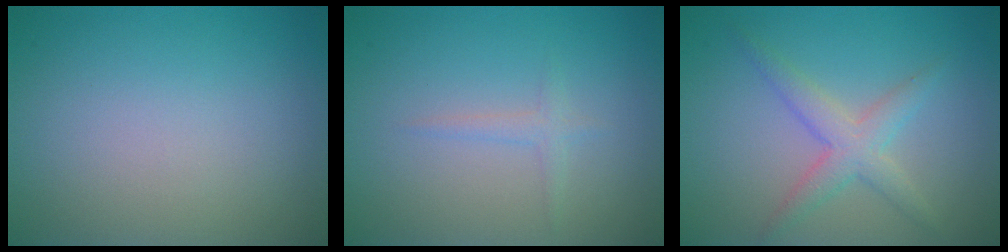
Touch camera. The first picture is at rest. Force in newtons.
{"total": 1.1, "press": 1.1, "slide": 0.0}
{"total": 2.9, "press": 2.9, "slide": 0.1}